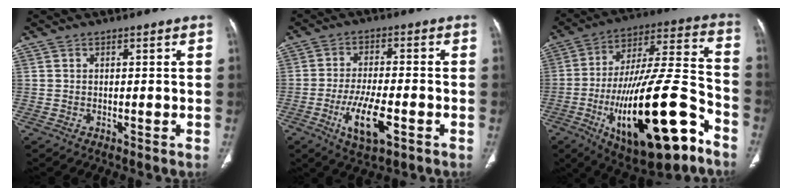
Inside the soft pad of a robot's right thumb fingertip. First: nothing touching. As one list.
[{"total": 9.8, "force": [-3.7, 3.5, 8.4], "torque": [-0.154, 0.005, -0.062]}, {"total": 29.8, "force": [-12.3, 10.0, 25.2], "torque": [-0.426, 0.054, -0.182]}]